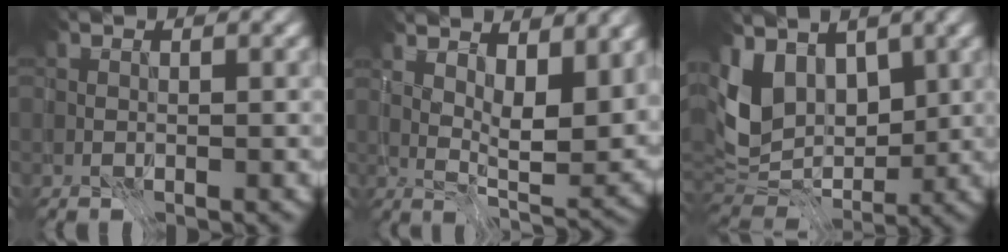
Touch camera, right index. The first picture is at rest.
{"total": 9.0, "force": [4.3, 3.2, 7.2], "torque": [-0.107, 0.001, 0.078]}
{"total": 8.4, "force": [3.0, 5.8, 5.2], "torque": [-0.113, -0.004, 0.061]}